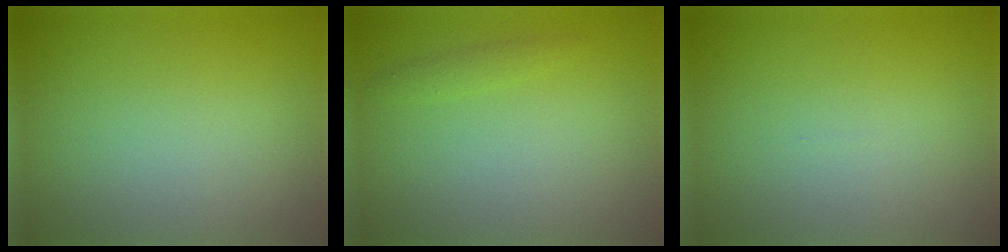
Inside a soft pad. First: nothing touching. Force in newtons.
{"total": 0.9, "press": 0.9, "slide": 0.0}
{"total": 0.0}